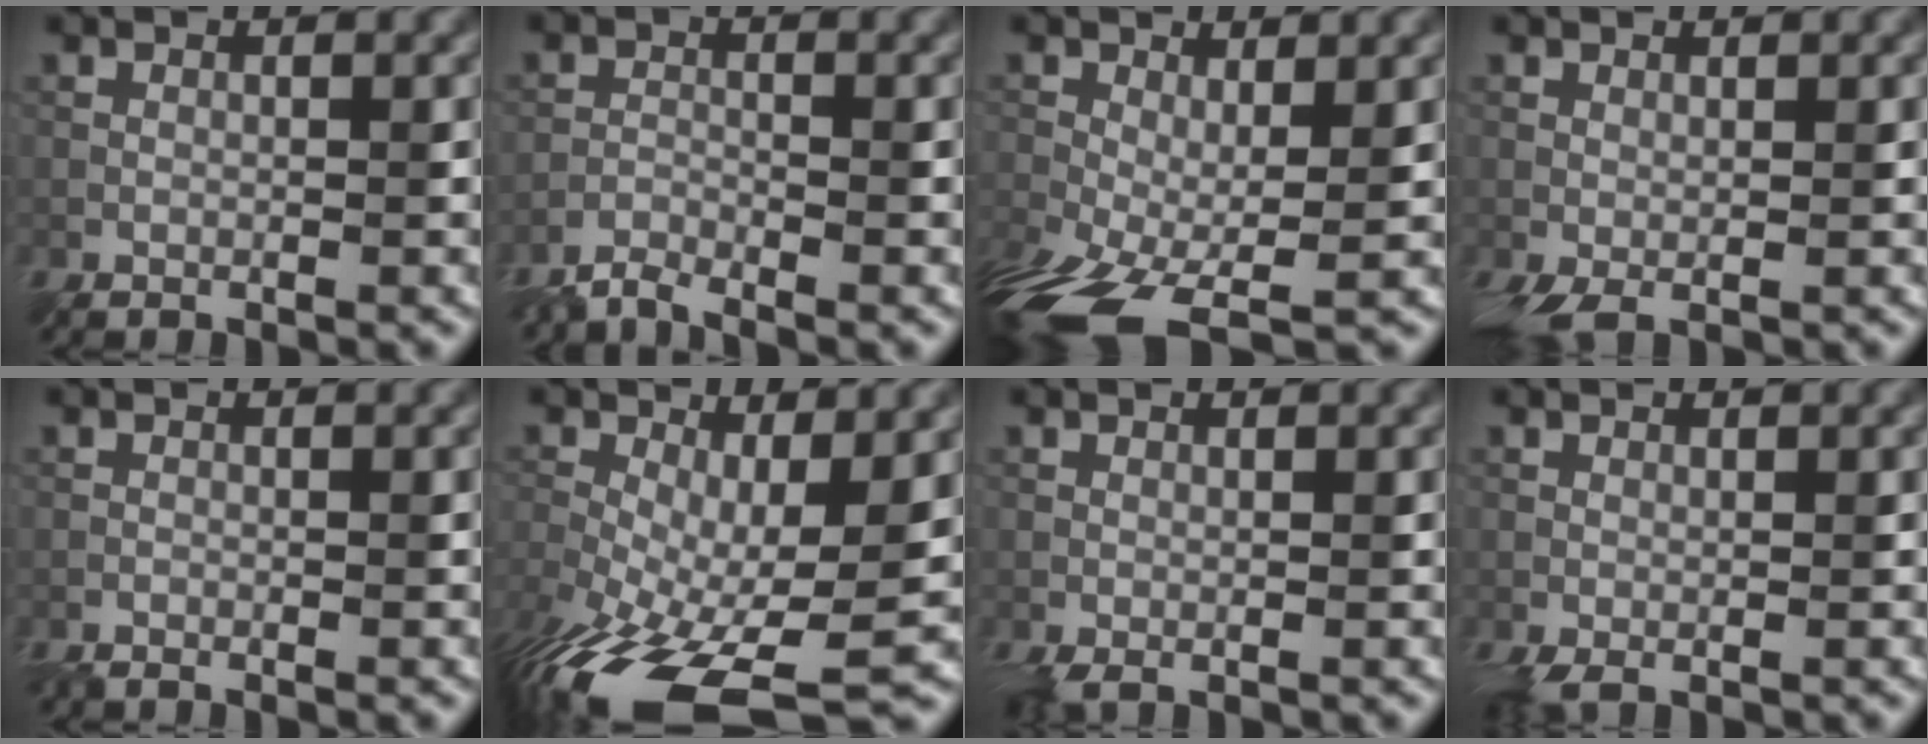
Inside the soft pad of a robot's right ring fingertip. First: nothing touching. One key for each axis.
{"total": 2.6, "fx": -2.6, "fy": 0.1, "fz": 0.2, "tx": -0.013, "ty": -0.001, "tz": -0.055}
{"total": 10.3, "fx": -5.2, "fy": 4.2, "fz": 7.8, "tx": -0.176, "ty": -0.055, "tz": -0.073}
{"total": 2.4, "fx": -0.5, "fy": 0.8, "fz": 2.2, "tx": -0.044, "ty": -0.005, "tz": -0.012}
{"total": 1.1, "fx": -1.0, "fy": 0.1, "fz": 0.3, "tx": -0.011, "ty": -0.001, "tz": -0.021}
{"total": 12.2, "fx": -4.8, "fy": 5.6, "fz": 9.8, "tx": -0.205, "ty": -0.047, "tz": -0.066}
{"total": 1.2, "fx": -0.2, "fy": 0.4, "fz": 1.1, "tx": -0.025, "ty": -0.002, "tz": -0.006}
{"total": 1.5, "fx": -0.3, "fy": 0.5, "fz": 1.4, "tx": -0.031, "ty": -0.002, "tz": -0.007}